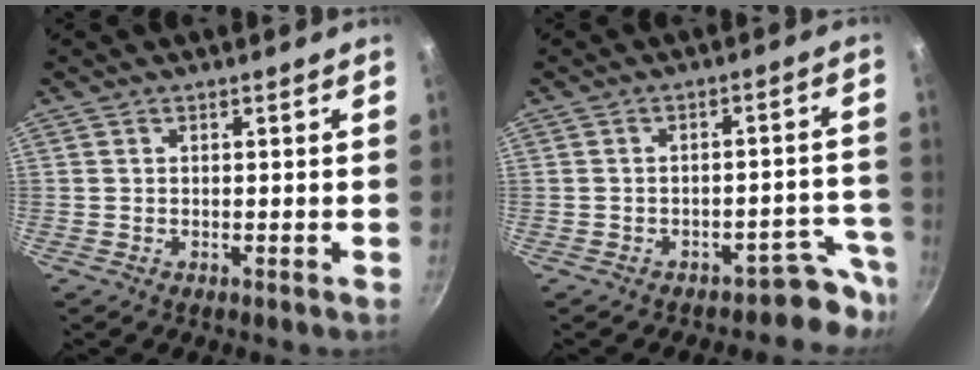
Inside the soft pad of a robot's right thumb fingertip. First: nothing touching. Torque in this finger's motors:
{"motor_torque": [-0.27, 0.09, -0.20, 0.03, 0.08]}